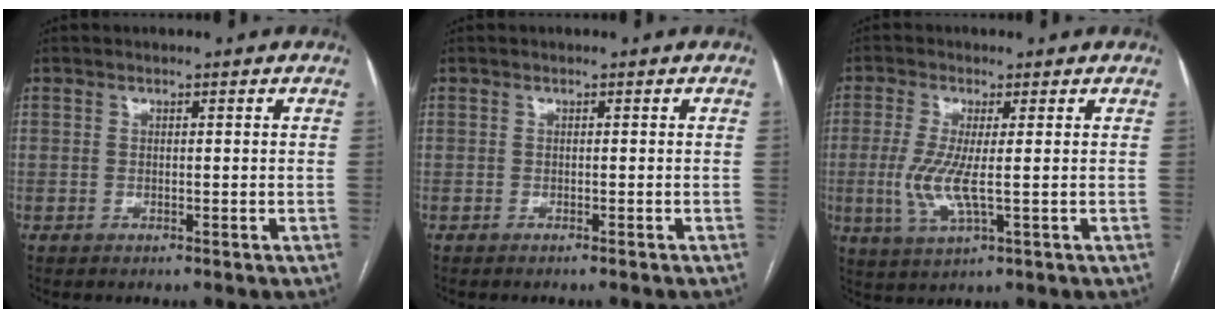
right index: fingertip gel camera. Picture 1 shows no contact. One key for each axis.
{"total": 1.1, "fx": -0.9, "fy": -0.3, "fz": 0.5, "tx": -0.007, "ty": 0.002, "tz": -0.012}
{"total": 6.6, "fx": -0.5, "fy": 0.9, "fz": 6.5, "tx": -0.150, "ty": -0.013, "tz": -0.011}